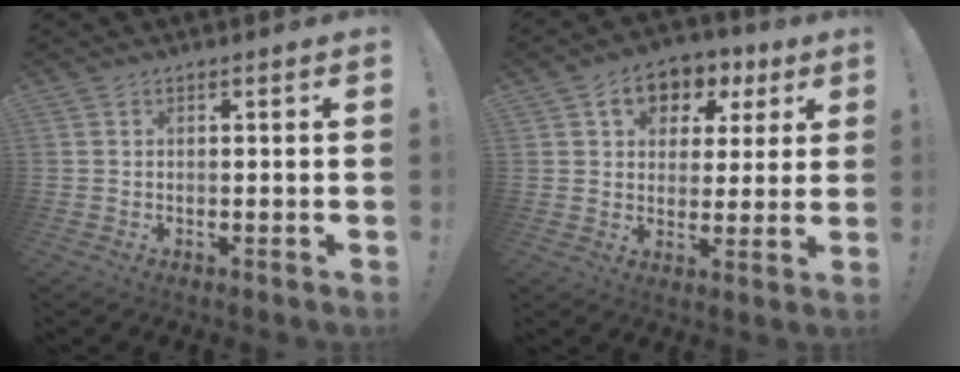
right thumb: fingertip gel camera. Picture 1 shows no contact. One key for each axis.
{"total": 9.3, "fx": 3.5, "fy": 7.4, "fz": 4.5, "tx": -0.059, "ty": -0.013, "tz": 0.066}